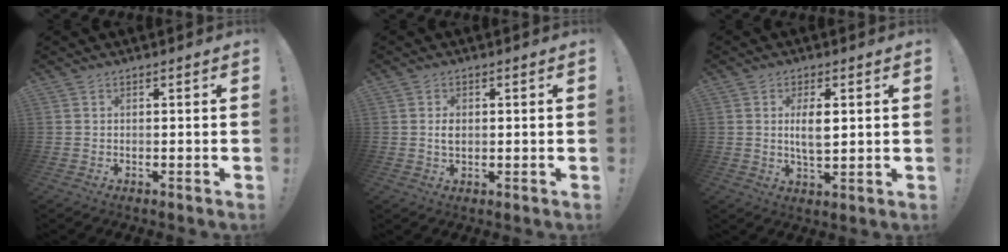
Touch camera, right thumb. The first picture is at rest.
{"total": 2.9, "force": [0.2, 2.0, 2.1], "torque": [-0.026, -0.002, 0.001]}
{"total": 6.5, "force": [1.0, 2.7, 5.8], "torque": [-0.108, -0.006, 0.010]}